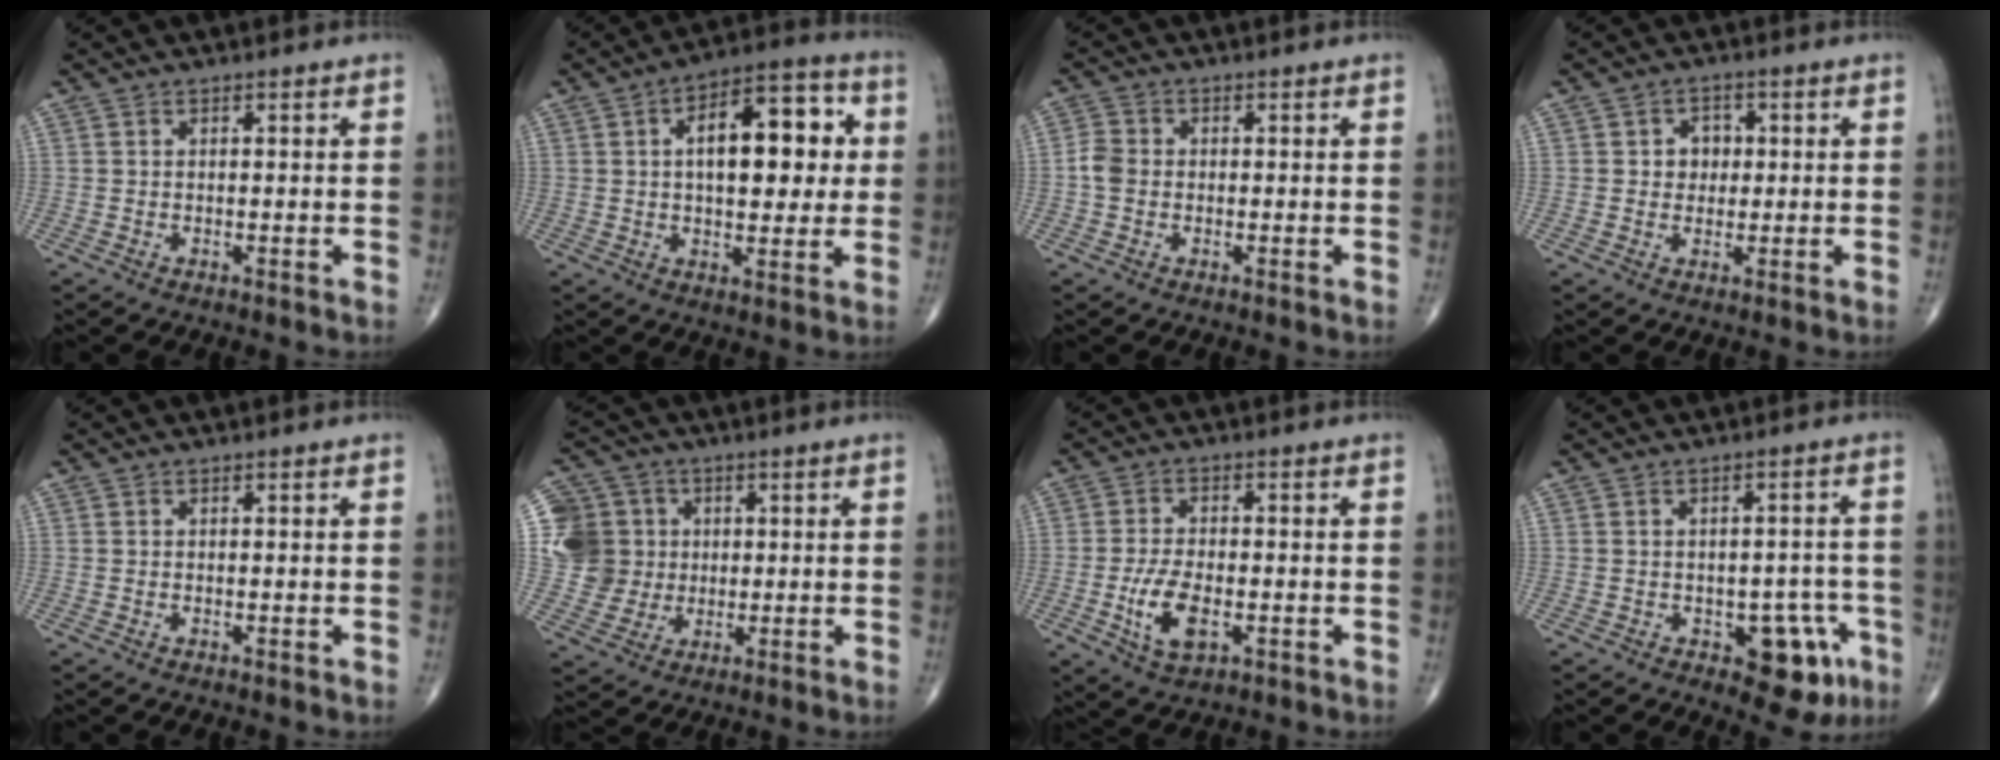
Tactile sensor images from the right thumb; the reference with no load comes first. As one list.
[{"total": 16.3, "force": [2.9, 8.1, 13.9], "torque": [-0.166, 0.016, 0.038]}, {"total": 3.1, "force": [-0.5, 2.5, 1.7], "torque": [-0.032, 0.007, -0.016]}, {"total": 3.7, "force": [0.5, 3.2, 1.8], "torque": [0.001, 0.005, 0.003]}, {"total": 0.0}, {"total": 11.2, "force": [1.6, 10.8, 2.6], "torque": [-0.027, 0.015, 0.034]}, {"total": 7.9, "force": [-2.2, 4.0, 6.5], "torque": [-0.123, 0.002, -0.036]}, {"total": 9.5, "force": [-4.1, 5.0, 7.0], "torque": [-0.044, 0.021, -0.045]}]